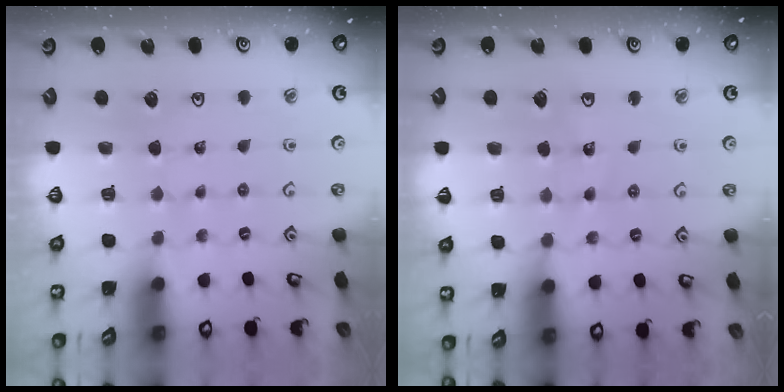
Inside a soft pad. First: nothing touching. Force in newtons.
{"total": 6.7, "press": 6.3, "slide": 2.3}